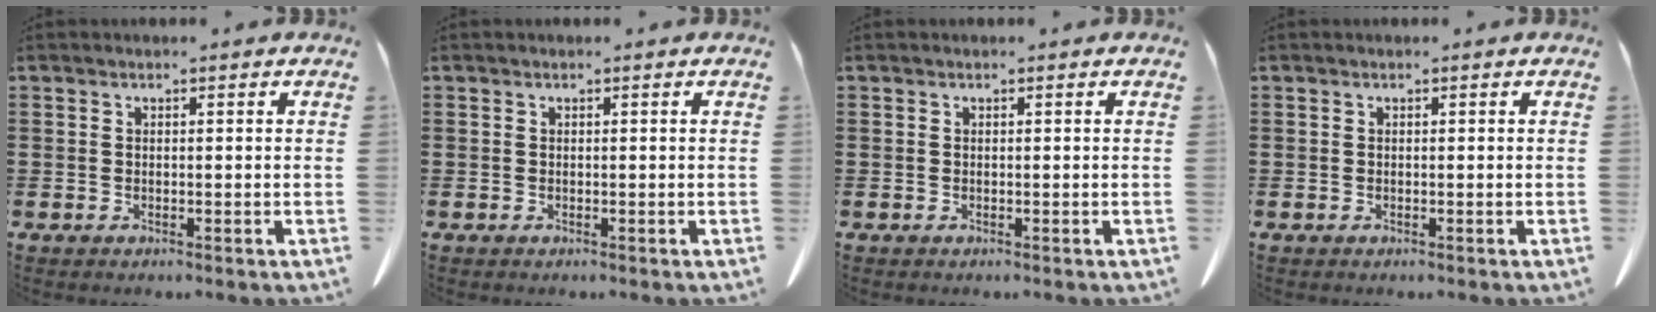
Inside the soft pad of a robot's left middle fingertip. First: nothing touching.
{"total": 0.0}
{"total": 0.0}
{"total": 0.0}